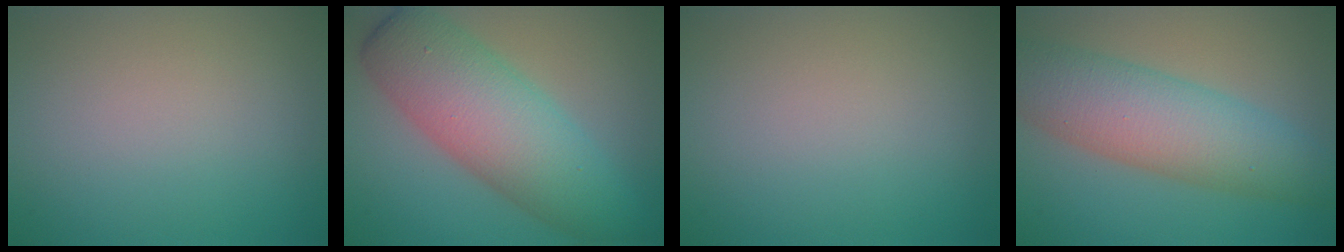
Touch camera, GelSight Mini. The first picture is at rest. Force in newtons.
{"total": 9.5, "press": 9.5, "slide": 0.3}
{"total": 0.0}
{"total": 8.3, "press": 8.3, "slide": 0.2}